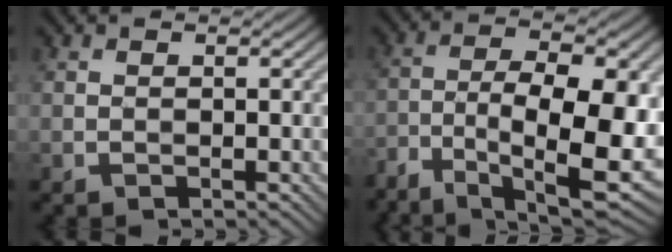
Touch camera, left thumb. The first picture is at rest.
{"total": 13.3, "force": [-5.6, 4.7, 11.1], "torque": [-0.184, -0.015, -0.091]}